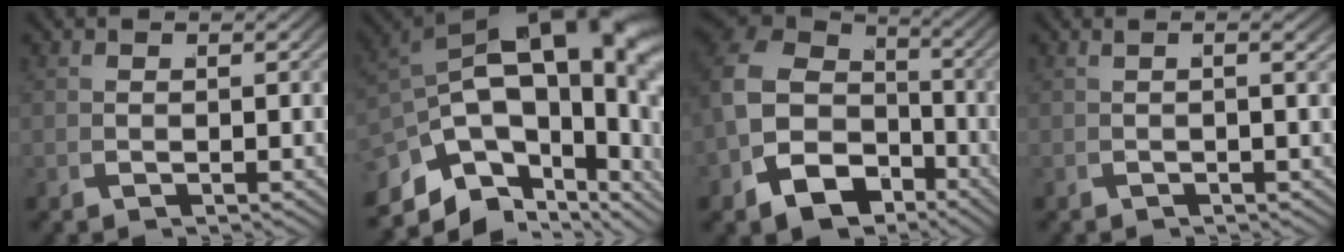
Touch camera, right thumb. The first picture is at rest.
{"total": 18.6, "force": [-2.1, 12.1, 13.9], "torque": [-0.269, -0.061, -0.005]}
{"total": 11.2, "force": [-2.2, 8.8, 6.5], "torque": [-0.138, -0.043, -0.021]}
{"total": 1.4, "force": [0.1, -0.1, 1.4], "torque": [-0.020, 0.007, 0.002]}